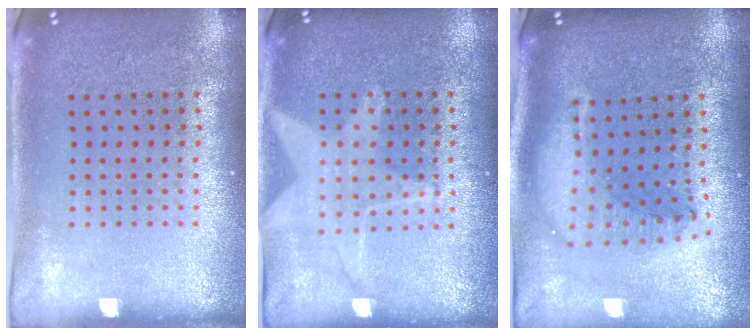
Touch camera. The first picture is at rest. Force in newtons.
{"total": 1.3, "press": 1.2, "slide": 0.3}
{"total": 1.6, "press": 1.4, "slide": 0.7}